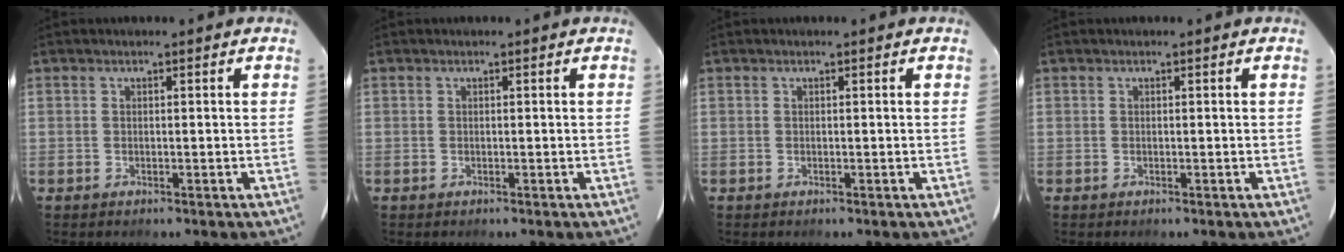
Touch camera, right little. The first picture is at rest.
{"total": 0.0}
{"total": 0.0}
{"total": 0.0}